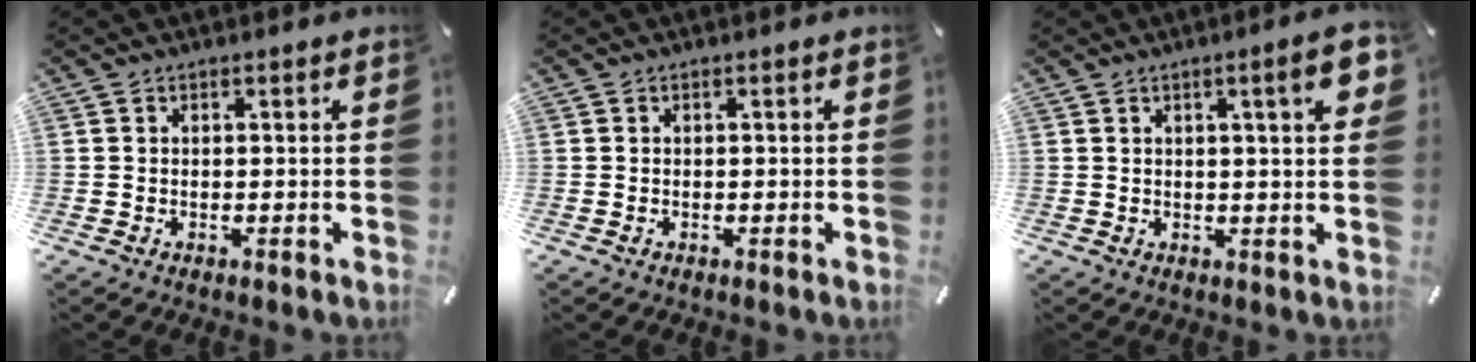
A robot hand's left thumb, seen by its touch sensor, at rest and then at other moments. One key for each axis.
{"total": 0.0}
{"total": 7.5, "fx": 2.8, "fy": 1.2, "fz": 6.9, "tx": -0.099, "ty": -0.004, "tz": 0.039}